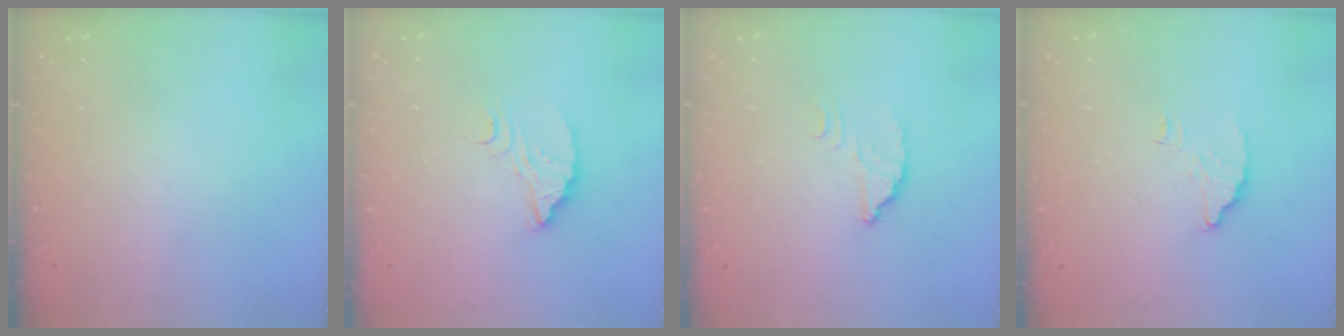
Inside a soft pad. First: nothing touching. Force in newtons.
{"total": 6.2, "press": 6.2, "slide": 0.3}
{"total": 2.6, "press": 2.6, "slide": 0.1}
{"total": 3.6, "press": 3.6, "slide": 0.2}